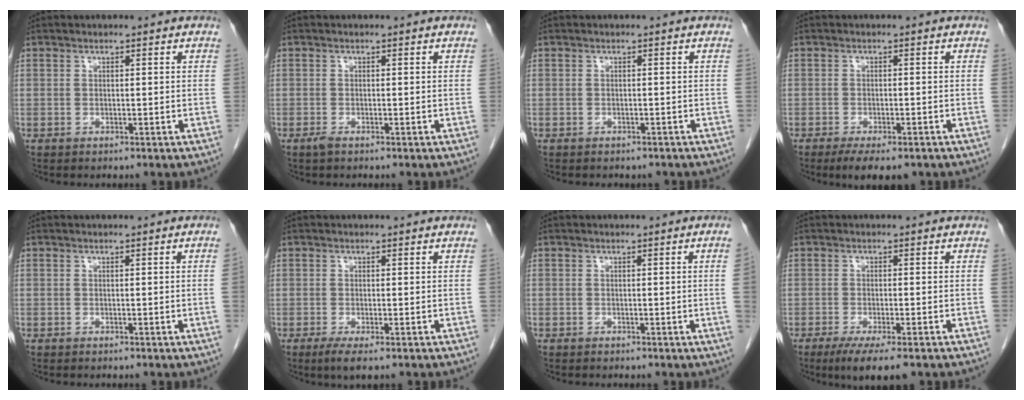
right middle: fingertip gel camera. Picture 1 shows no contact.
{"total": 0.9, "force": [-0.6, 0.2, 0.6], "torque": [-0.016, -0.002, -0.011]}
{"total": 2.8, "force": [-2.5, 1.2, 0.8], "torque": [-0.013, -0.002, -0.028]}
{"total": 6.1, "force": [-4.4, 1.9, 3.8], "torque": [-0.049, -0.009, -0.065]}
{"total": 0.8, "force": [-0.1, -0.4, 0.7], "torque": [0.001, 0.001, 0.000]}
{"total": 2.5, "force": [-1.4, 0.4, 2.1], "torque": [-0.039, -0.007, -0.023]}
{"total": 1.7, "force": [-0.2, -0.7, 1.5], "torque": [-0.014, -0.001, -0.004]}
{"total": 6.0, "force": [-3.9, 0.7, 4.4], "torque": [-0.067, -0.016, -0.060]}